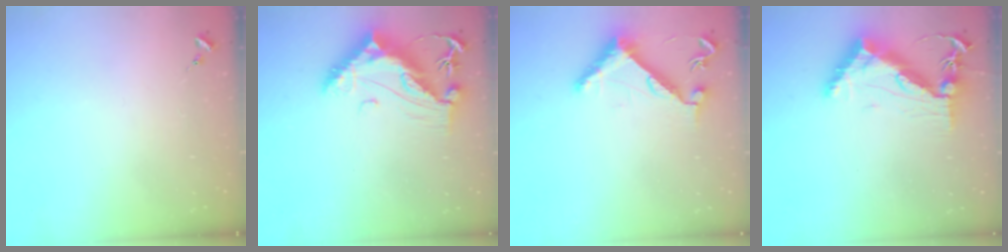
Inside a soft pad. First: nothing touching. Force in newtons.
{"total": 13.5, "press": 13.4, "slide": 1.3}
{"total": 8.6, "press": 8.6, "slide": 0.7}
{"total": 13.5, "press": 13.4, "slide": 1.2}